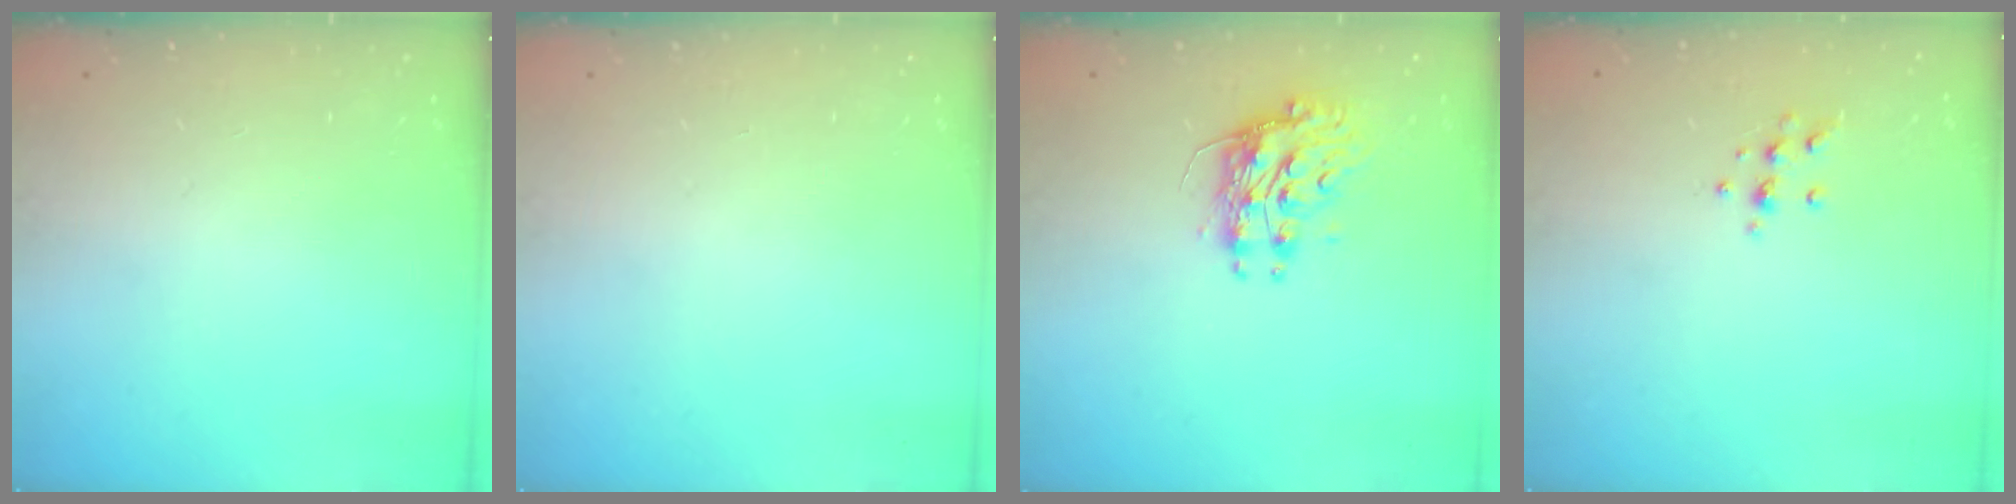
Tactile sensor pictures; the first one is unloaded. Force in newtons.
{"total": 0.0}
{"total": 9.2, "press": 9.2, "slide": 0.9}
{"total": 7.0, "press": 6.9, "slide": 0.7}